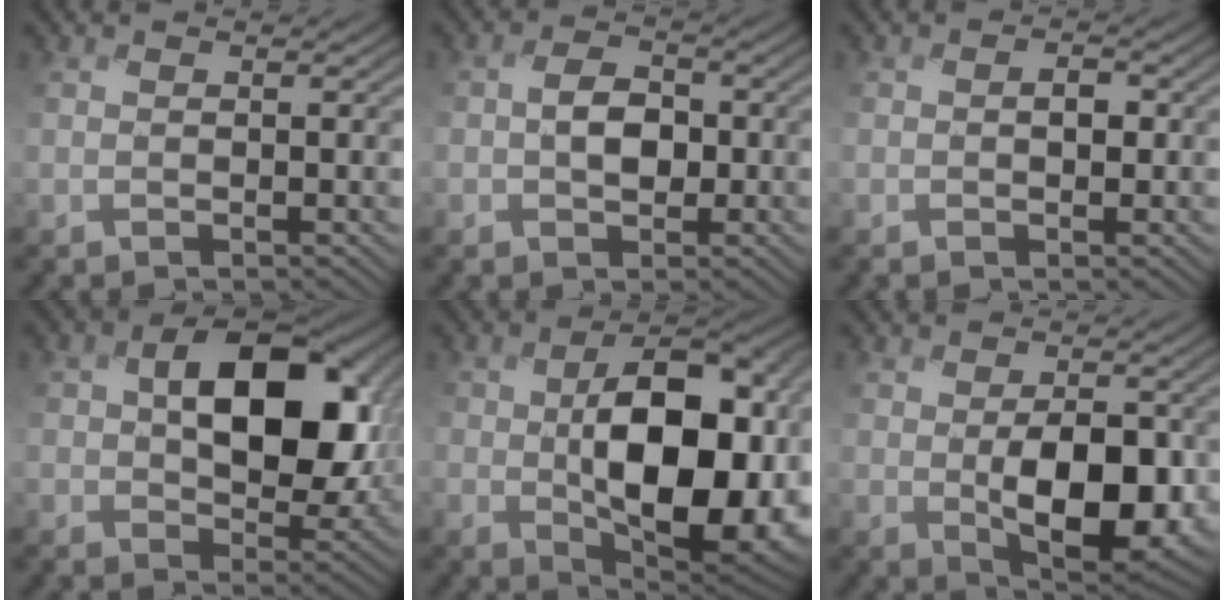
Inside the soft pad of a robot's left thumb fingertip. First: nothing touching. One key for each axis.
{"total": 3.7, "fx": -0.9, "fy": 2.5, "fz": 2.6, "tx": -0.039, "ty": 0.001, "tz": -0.025}
{"total": 1.5, "fx": -0.4, "fy": 0.9, "fz": 1.1, "tx": -0.021, "ty": -0.001, "tz": -0.008}
{"total": 13.4, "fx": 2.0, "fy": 8.5, "fz": 10.1, "tx": -0.149, "ty": -0.005, "tz": 0.039}
{"total": 14.5, "fx": -1.1, "fy": 8.4, "fz": 11.8, "tx": -0.168, "ty": -0.017, "tz": -0.005}
{"total": 8.6, "fx": -0.9, "fy": 4.7, "fz": 7.2, "tx": -0.130, "ty": -0.029, "tz": 0.001}